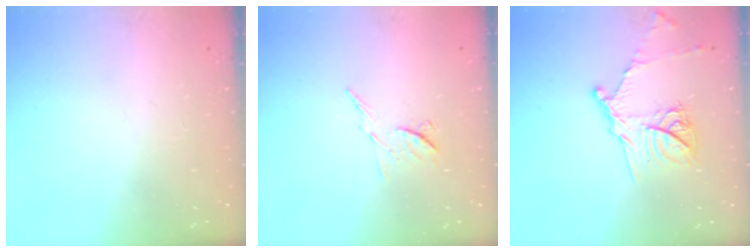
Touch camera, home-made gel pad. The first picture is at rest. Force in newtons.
{"total": 6.8, "press": 6.8, "slide": 0.5}
{"total": 13.6, "press": 13.6, "slide": 1.1}